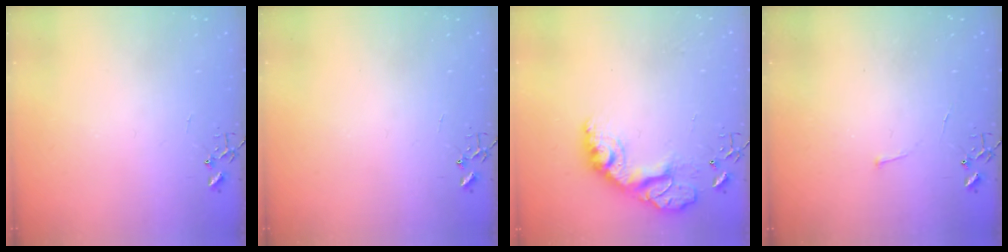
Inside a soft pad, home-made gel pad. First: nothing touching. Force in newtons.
{"total": 0.0}
{"total": 15.2, "press": 15.1, "slide": 1.1}
{"total": 2.9, "press": 2.9, "slide": 0.4}